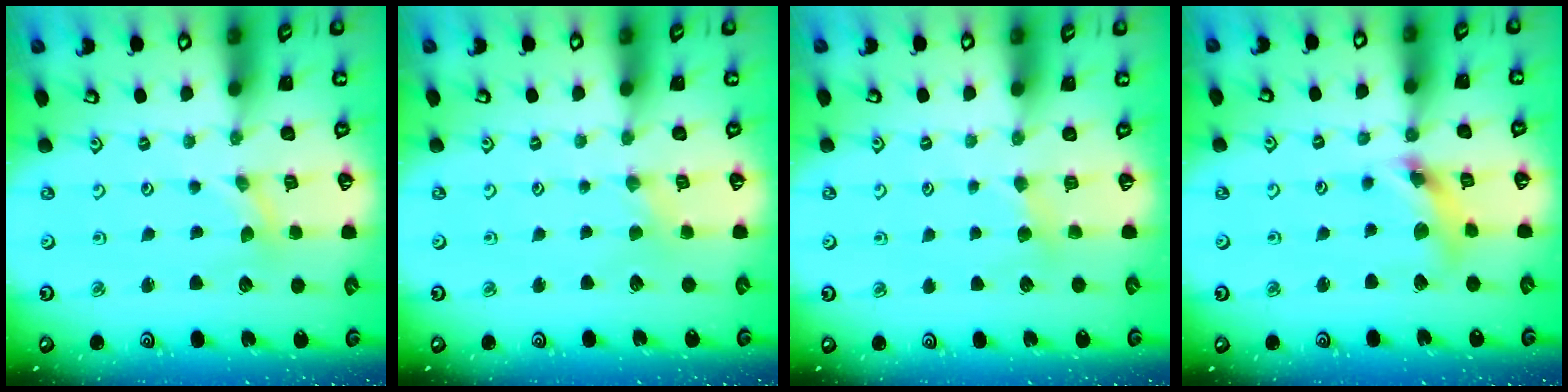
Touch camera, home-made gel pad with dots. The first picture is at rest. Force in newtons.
{"total": 1.1, "press": 1.1, "slide": 0.2}
{"total": 2.9, "press": 2.9, "slide": 0.5}
{"total": 10.0, "press": 9.9, "slide": 1.0}